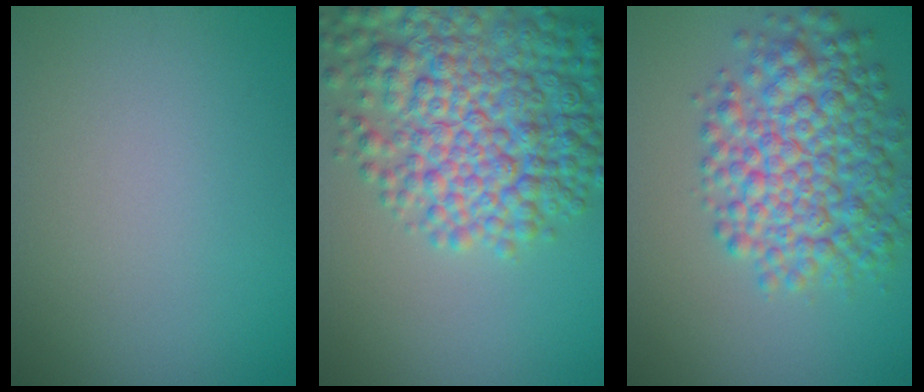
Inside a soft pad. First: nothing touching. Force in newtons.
{"total": 9.8, "press": 9.8, "slide": 0.4}
{"total": 7.7, "press": 7.7, "slide": 0.2}